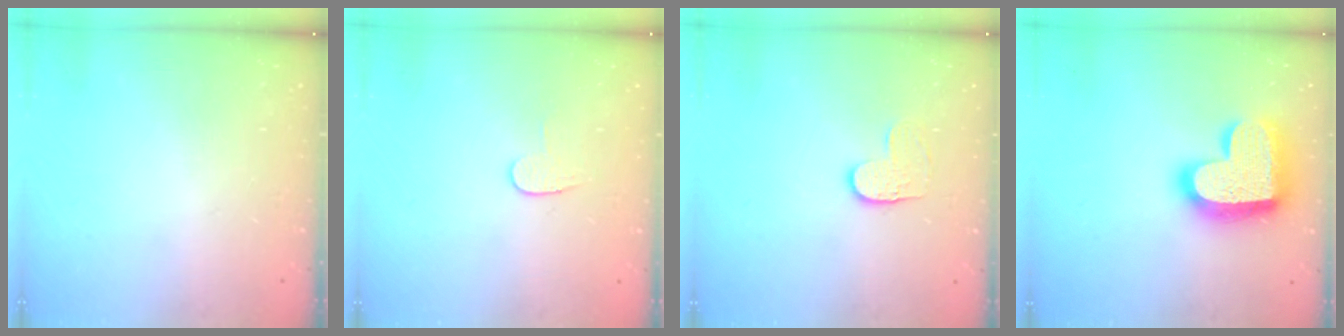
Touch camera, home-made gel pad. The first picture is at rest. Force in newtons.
{"total": 5.8, "press": 5.8, "slide": 0.3}
{"total": 4.3, "press": 4.3, "slide": 0.5}
{"total": 20.8, "press": 20.7, "slide": 1.5}